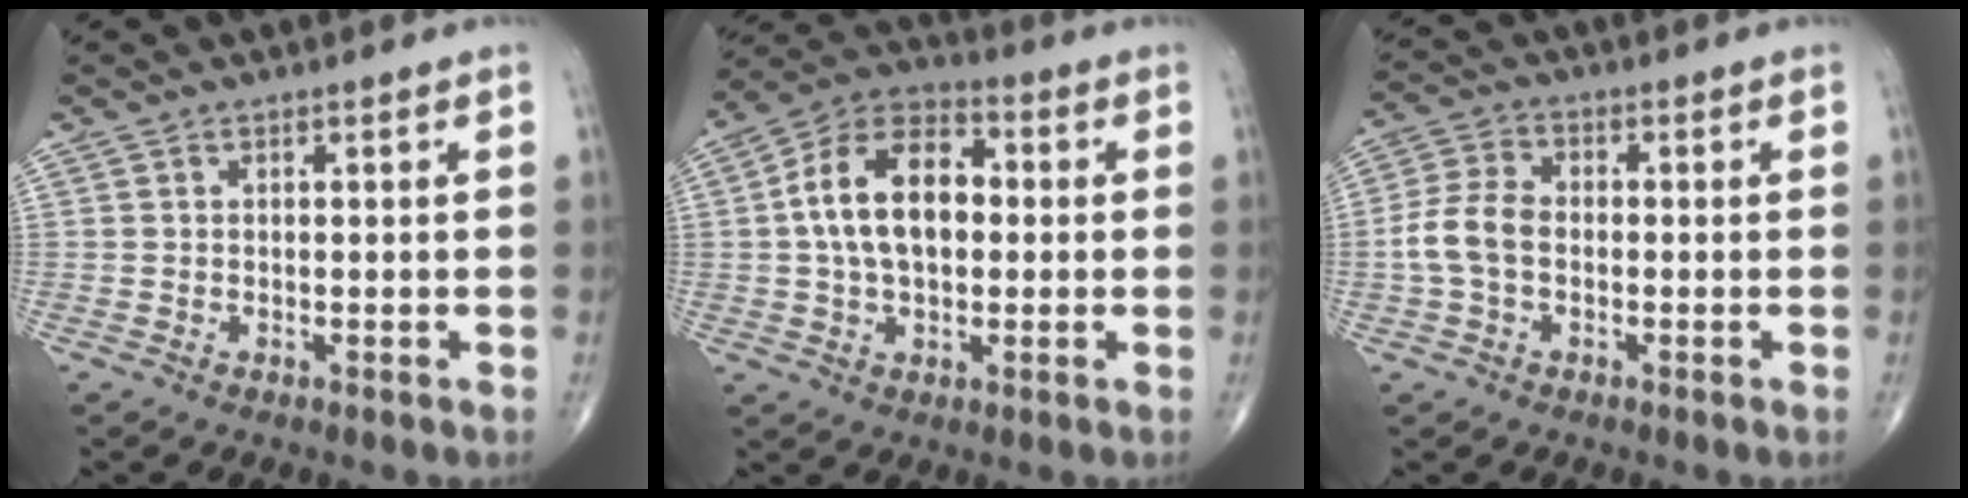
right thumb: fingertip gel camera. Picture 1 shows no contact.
{"total": 15.0, "force": [1.1, 9.2, 11.8], "torque": [-0.195, 0.029, 0.009]}
{"total": 6.9, "force": [-1.1, 4.6, 5.0], "torque": [-0.108, 0.022, -0.029]}